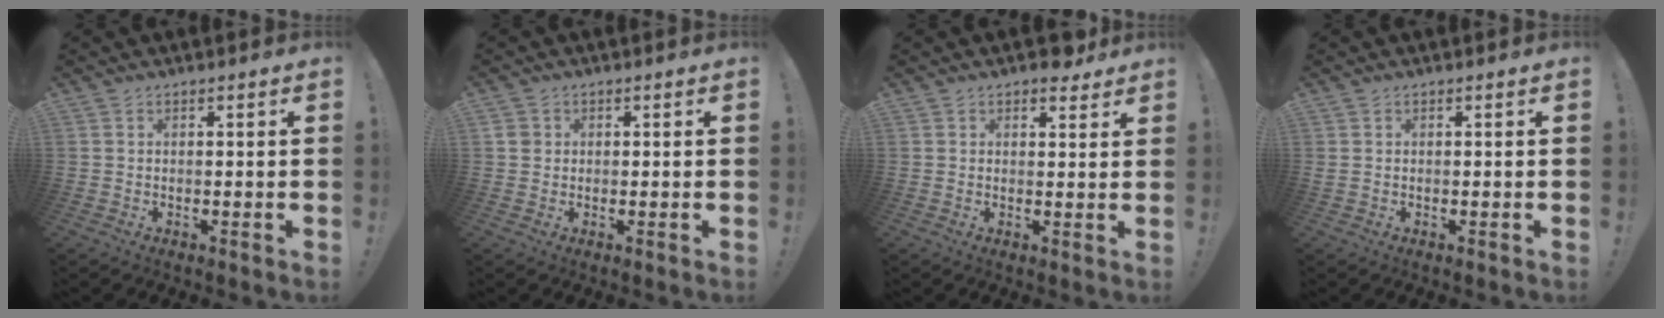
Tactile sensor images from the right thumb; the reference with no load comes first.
{"total": 2.2, "force": [0.4, 2.0, 0.7], "torque": [-0.011, 0.004, 0.007]}
{"total": 4.3, "force": [3.6, 1.9, 1.4], "torque": [0.002, -0.020, 0.061]}
{"total": 0.7, "force": [0.5, 0.4, 0.3], "torque": [-0.008, 0.003, 0.010]}